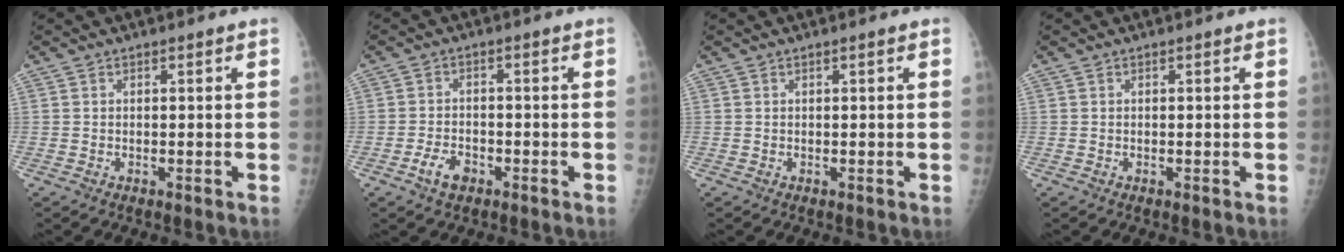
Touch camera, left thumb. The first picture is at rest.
{"total": 4.0, "force": [-2.2, 2.4, 2.3], "torque": [-0.038, 0.013, -0.039]}
{"total": 0.0}
{"total": 0.0}